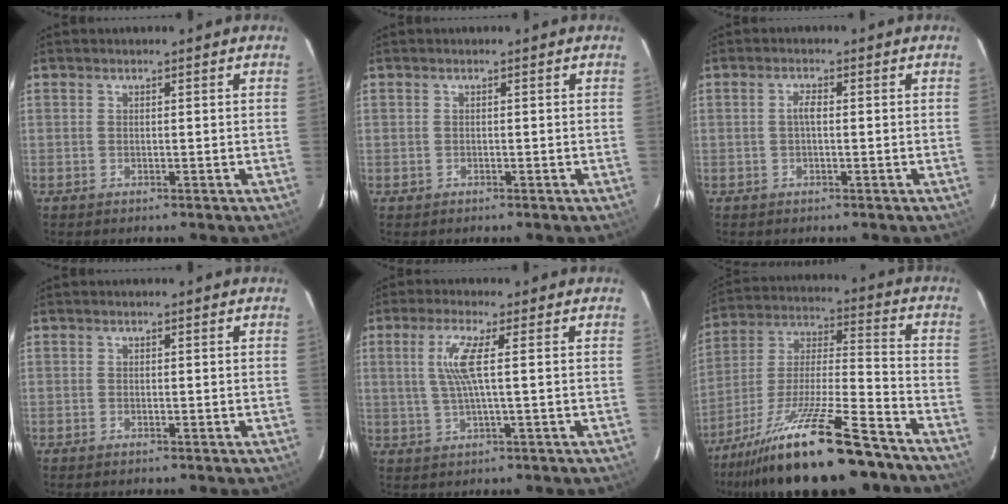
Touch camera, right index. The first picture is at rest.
{"total": 0.8, "force": [-0.3, 0.7, -0.2], "torque": [0.006, -0.002, -0.003]}
{"total": 1.8, "force": [-0.1, 0.8, 1.6], "torque": [-0.032, 0.003, -0.002]}
{"total": 0.0}
{"total": 5.7, "force": [0.9, -0.2, 5.6], "torque": [-0.107, -0.004, 0.024]}
{"total": 24.8, "force": [-18.8, 4.5, 15.6], "torque": [-0.282, -0.034, -0.300]}